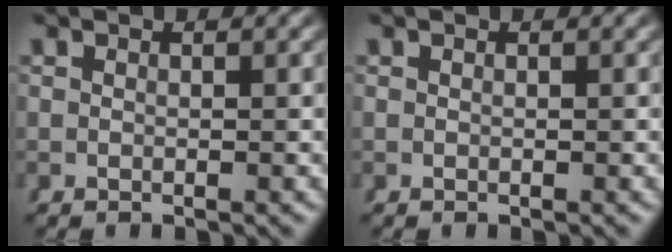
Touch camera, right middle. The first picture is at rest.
{"total": 0.0}